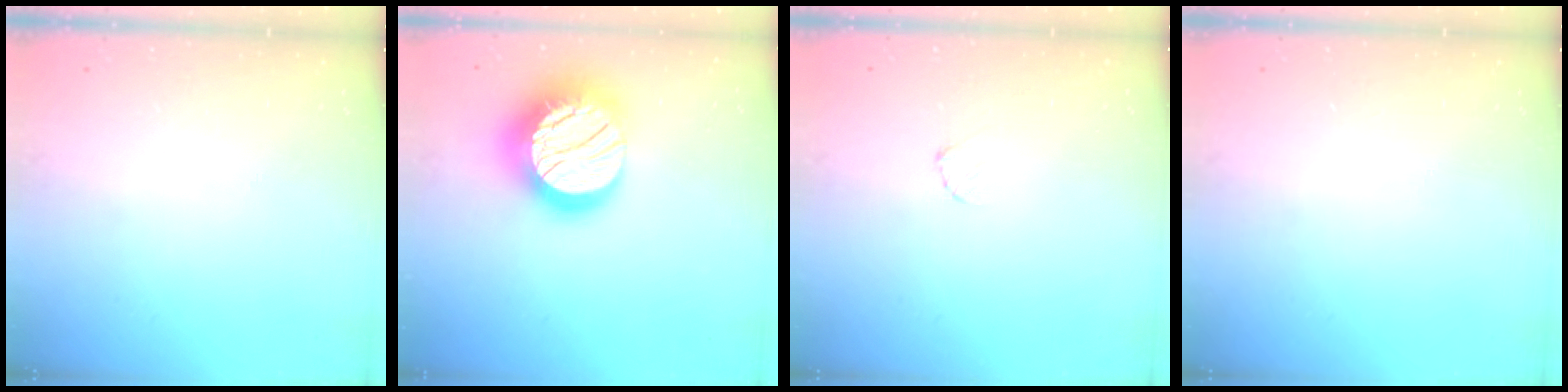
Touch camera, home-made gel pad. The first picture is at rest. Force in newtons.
{"total": 23.1, "press": 23.1, "slide": 1.5}
{"total": 2.7, "press": 2.7, "slide": 0.3}
{"total": 0.0}